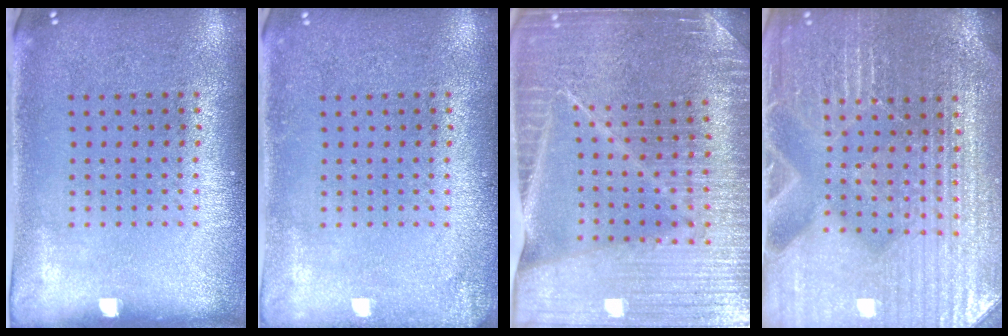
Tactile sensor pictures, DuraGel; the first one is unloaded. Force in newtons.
{"total": 1.3, "press": 1.3, "slide": 0.1}
{"total": 4.0, "press": 3.8, "slide": 1.2}
{"total": 4.8, "press": 4.6, "slide": 1.5}